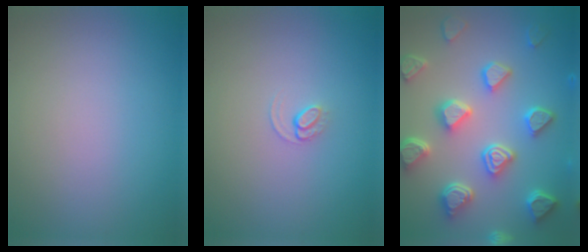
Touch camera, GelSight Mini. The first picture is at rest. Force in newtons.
{"total": 0.9, "press": 0.4, "slide": 0.8}
{"total": 7.0, "press": 5.7, "slide": 4.1}